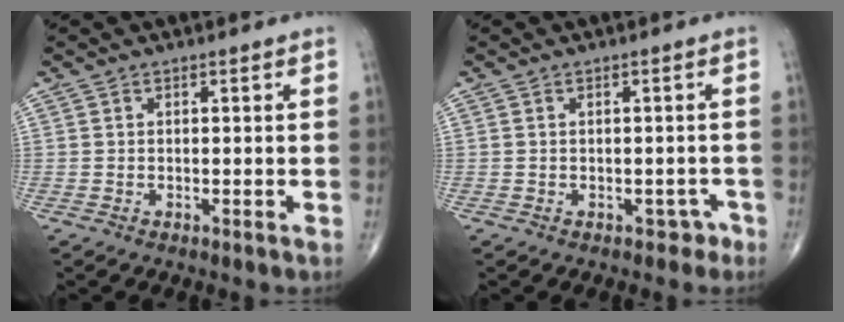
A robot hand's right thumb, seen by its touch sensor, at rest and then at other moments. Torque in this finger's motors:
{"motor_torque": [0.03, 0.37, -0.14, -0.09, 0.02]}